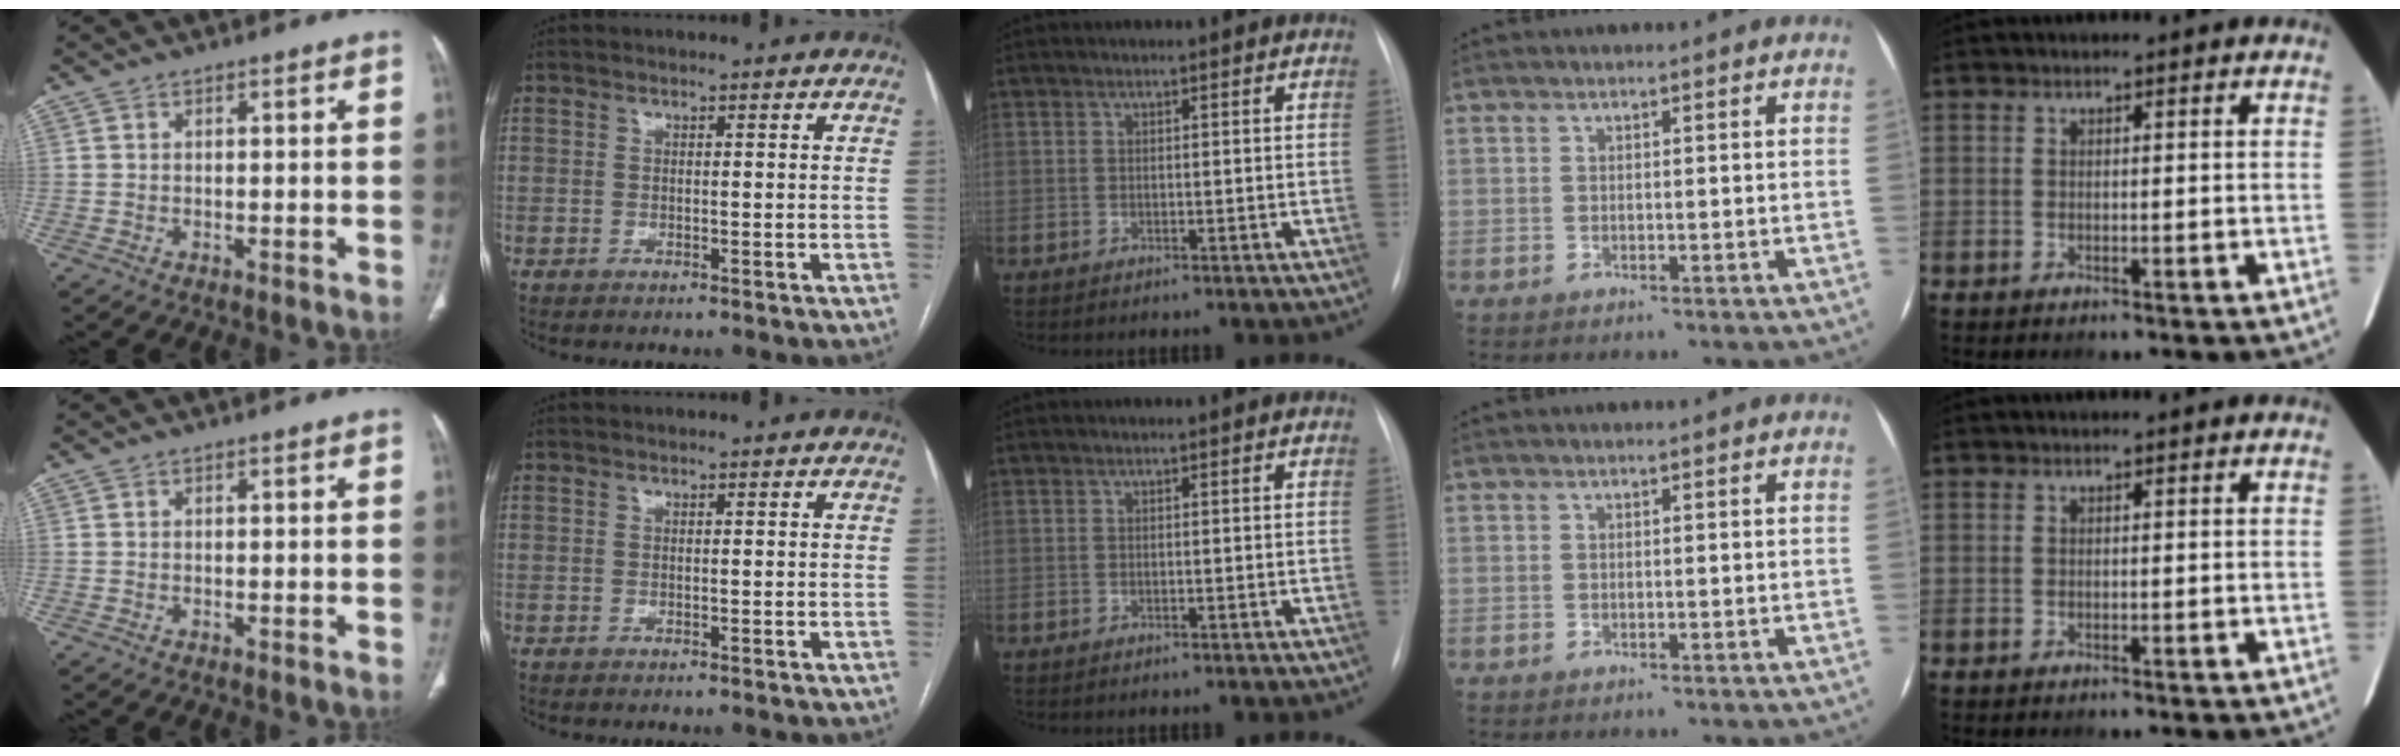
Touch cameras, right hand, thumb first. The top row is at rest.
{}